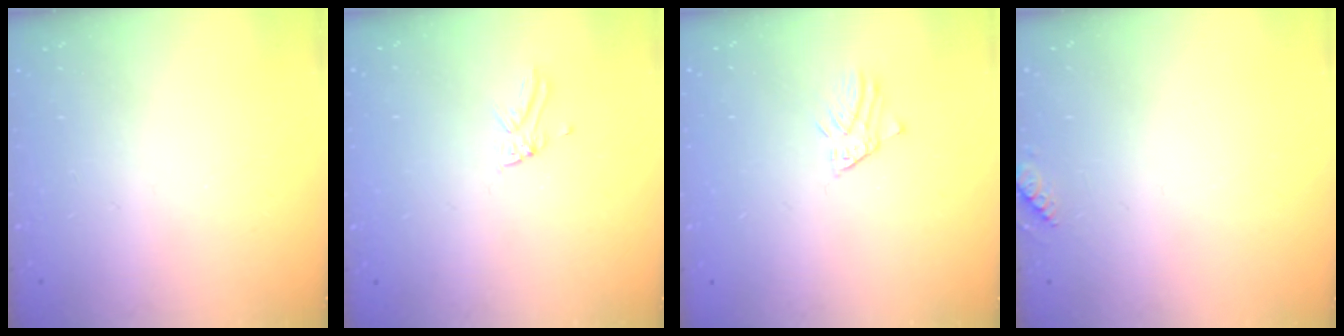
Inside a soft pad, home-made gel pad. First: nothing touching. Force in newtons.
{"total": 2.0, "press": 2.0, "slide": 0.1}
{"total": 1.5, "press": 1.5, "slide": 0.1}
{"total": 4.3, "press": 4.3, "slide": 0.6}